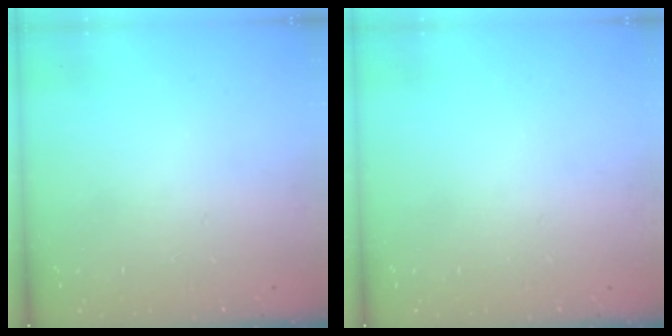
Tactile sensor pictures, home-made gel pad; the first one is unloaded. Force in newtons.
{"total": 0.0}